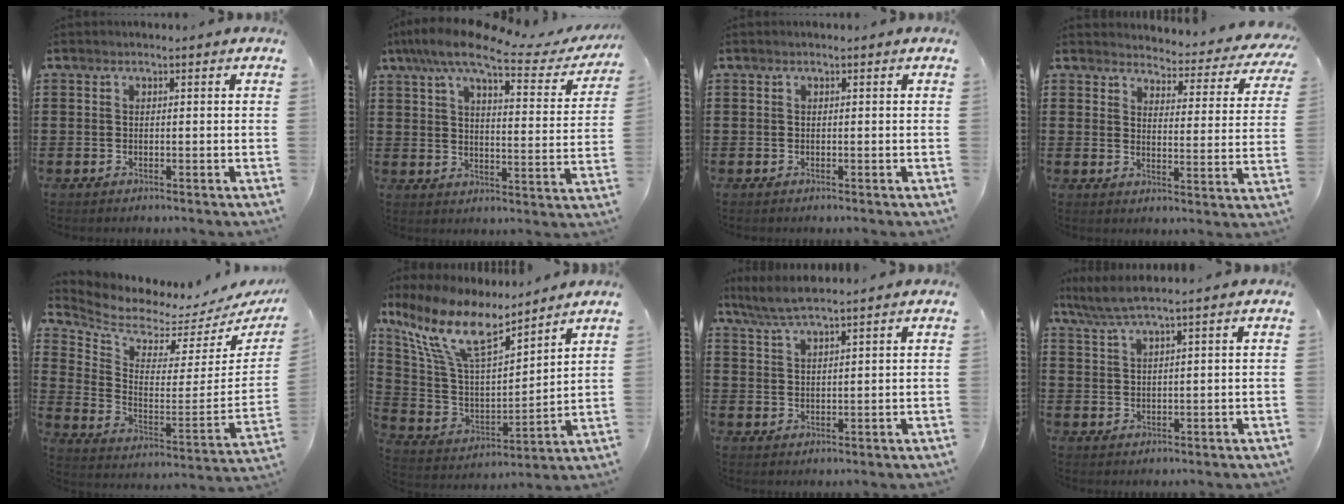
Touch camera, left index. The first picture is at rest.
{"total": 10.3, "force": [7.5, 1.9, 6.8], "torque": [-0.141, -0.032, 0.124]}
{"total": 0.0}
{"total": 3.8, "force": [3.6, 0.5, 0.7], "torque": [-0.029, -0.034, 0.057]}
{"total": 3.9, "force": [3.9, 0.3, 0.5], "torque": [-0.040, -0.059, 0.061]}
{"total": 12.1, "force": [8.7, 3.5, 7.8], "torque": [-0.189, -0.049, 0.150]}
{"total": 4.5, "force": [3.8, 0.0, 2.4], "torque": [-0.055, -0.006, 0.072]}
{"total": 4.0, "force": [3.0, -0.2, 2.6], "torque": [-0.057, -0.003, 0.054]}